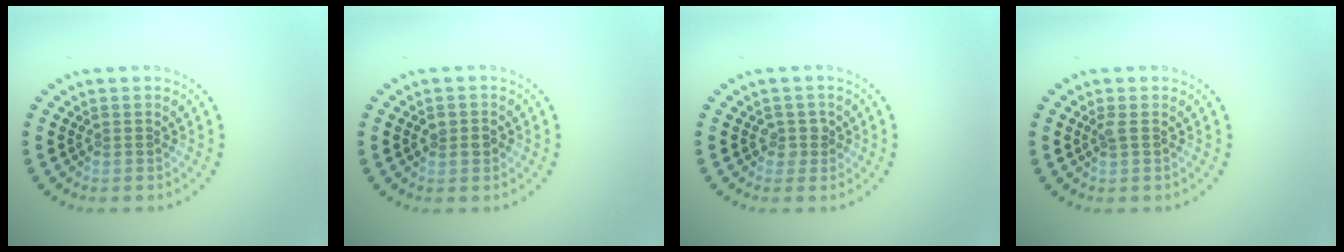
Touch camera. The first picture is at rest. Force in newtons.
{"total": 1.4, "press": 1.4, "slide": 0.2}
{"total": 1.3, "press": 1.2, "slide": 0.6}
{"total": 0.6, "press": 0.5, "slide": 0.4}